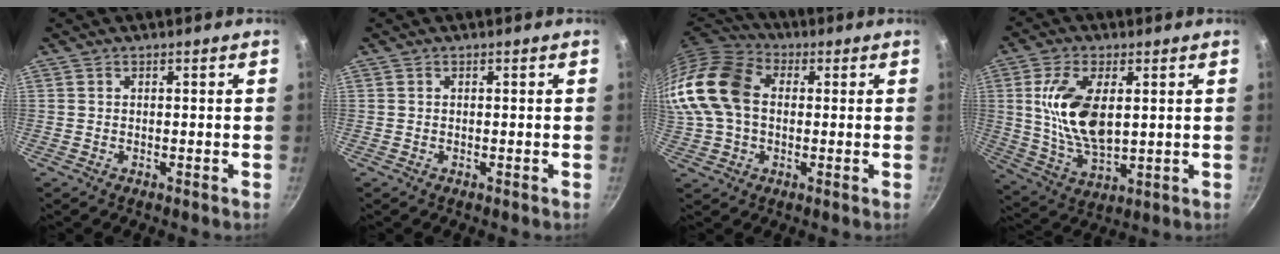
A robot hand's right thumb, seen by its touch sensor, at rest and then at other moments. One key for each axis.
{"total": 0.0}
{"total": 19.7, "fx": 1.6, "fy": 14.1, "fz": 13.6, "tx": -0.286, "ty": 0.039, "tz": 0.017}
{"total": 13.8, "fx": 2.6, "fy": 7.0, "fz": 11.6, "tx": -0.215, "ty": -0.012, "tz": 0.056}